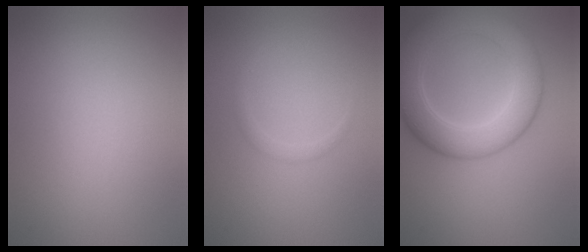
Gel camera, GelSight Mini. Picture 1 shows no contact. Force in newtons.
{"total": 0.8, "press": 0.8, "slide": 0.1}
{"total": 7.4, "press": 7.4, "slide": 0.3}